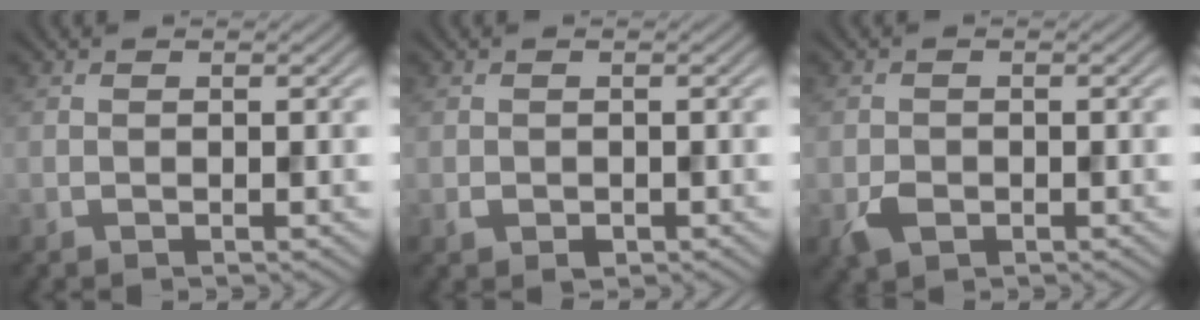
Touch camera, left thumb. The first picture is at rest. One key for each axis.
{"total": 1.2, "fx": -0.5, "fy": 0.9, "fz": 0.5, "tx": -0.011, "ty": -0.009, "tz": -0.008}
{"total": 2.4, "fx": -1.0, "fy": 1.7, "fz": 1.2, "tx": -0.028, "ty": -0.009, "tz": -0.022}